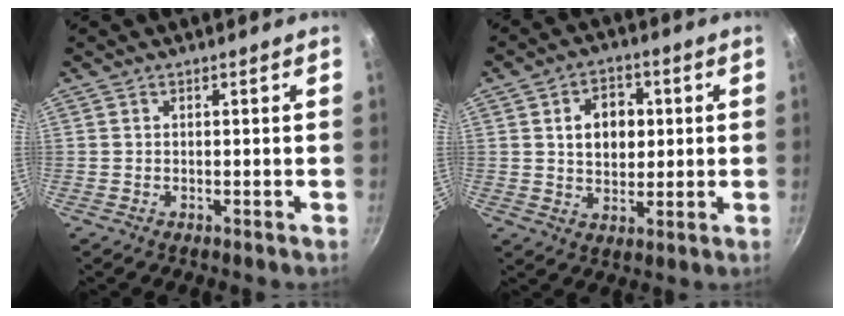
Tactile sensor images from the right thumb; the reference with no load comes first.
{"total": 8.8, "force": [1.8, 6.4, 5.8], "torque": [-0.065, 0.000, 0.028]}